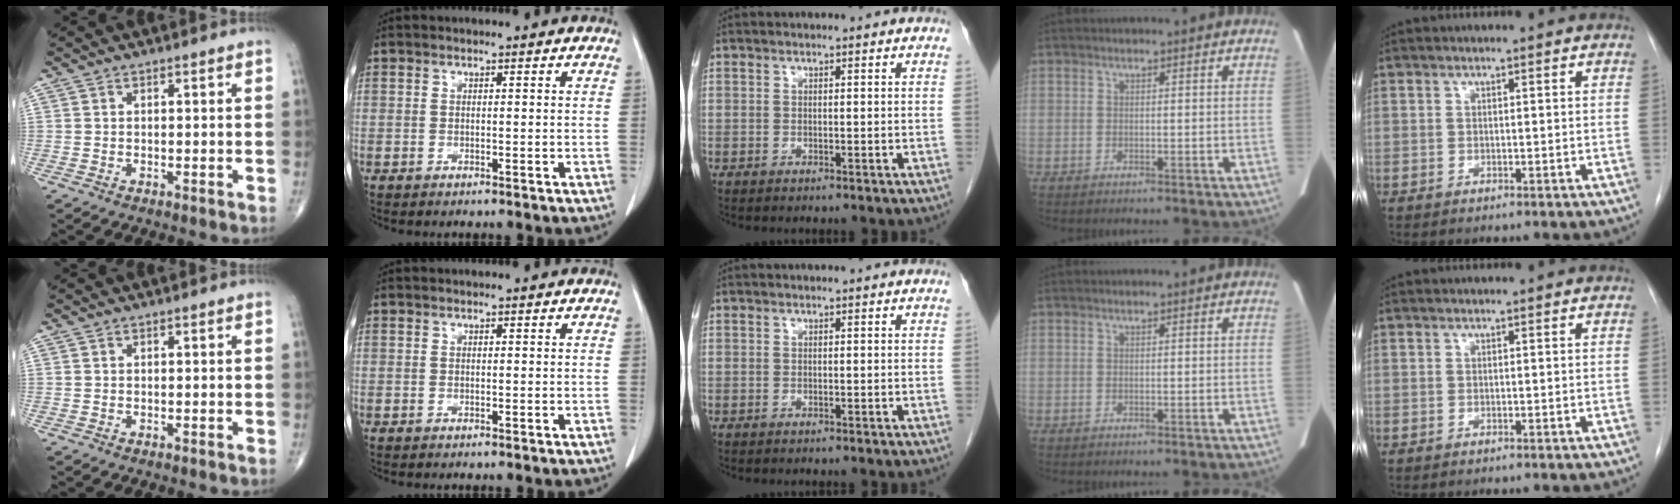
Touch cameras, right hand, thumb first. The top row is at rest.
{}